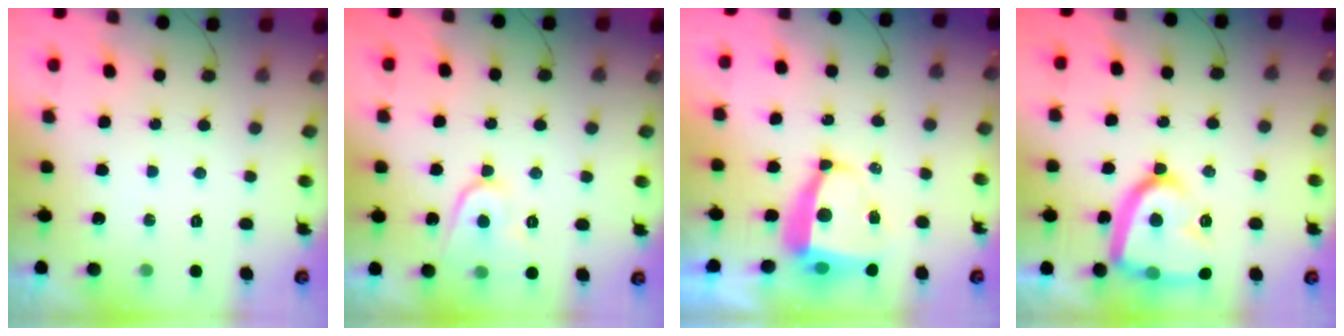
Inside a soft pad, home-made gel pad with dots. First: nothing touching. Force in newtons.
{"total": 9.5, "press": 9.4, "slide": 1.0}
{"total": 8.6, "press": 8.5, "slide": 1.1}
{"total": 17.0, "press": 17.0, "slide": 1.1}